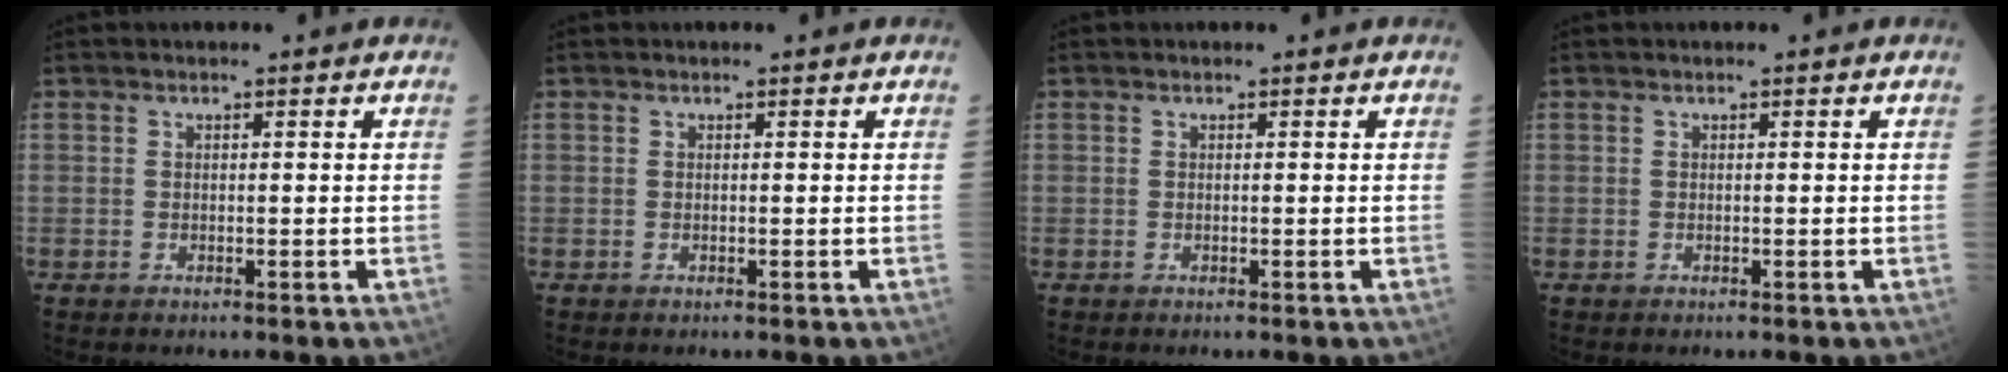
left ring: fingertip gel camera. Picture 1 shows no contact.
{"total": 0.0}
{"total": 0.0}
{"total": 0.0}